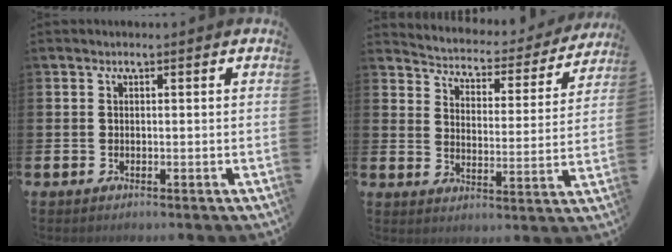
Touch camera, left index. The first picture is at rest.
{"total": 3.9, "force": [3.7, 1.3, 0.4], "torque": [-0.038, -0.035, 0.055]}